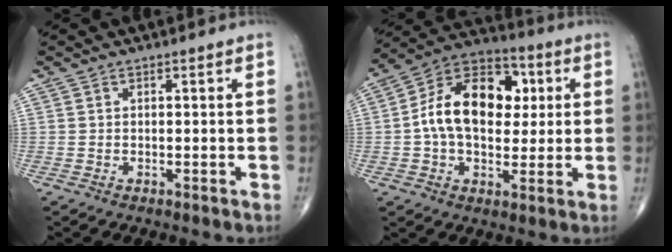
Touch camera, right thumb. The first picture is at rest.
{"total": 17.6, "force": [2.0, 11.5, 13.2], "torque": [-0.186, 0.021, 0.023]}